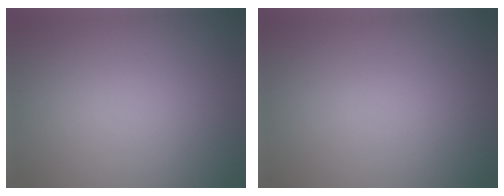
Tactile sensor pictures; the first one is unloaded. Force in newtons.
{"total": 0.0}